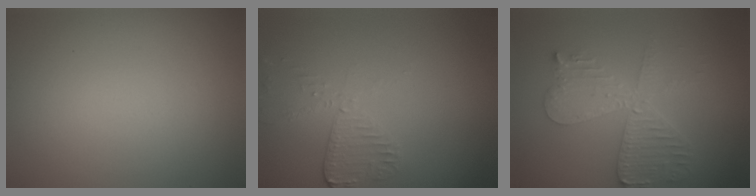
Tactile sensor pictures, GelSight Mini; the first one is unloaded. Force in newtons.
{"total": 2.0, "press": 1.9, "slide": 0.6}
{"total": 5.3, "press": 5.2, "slide": 0.7}